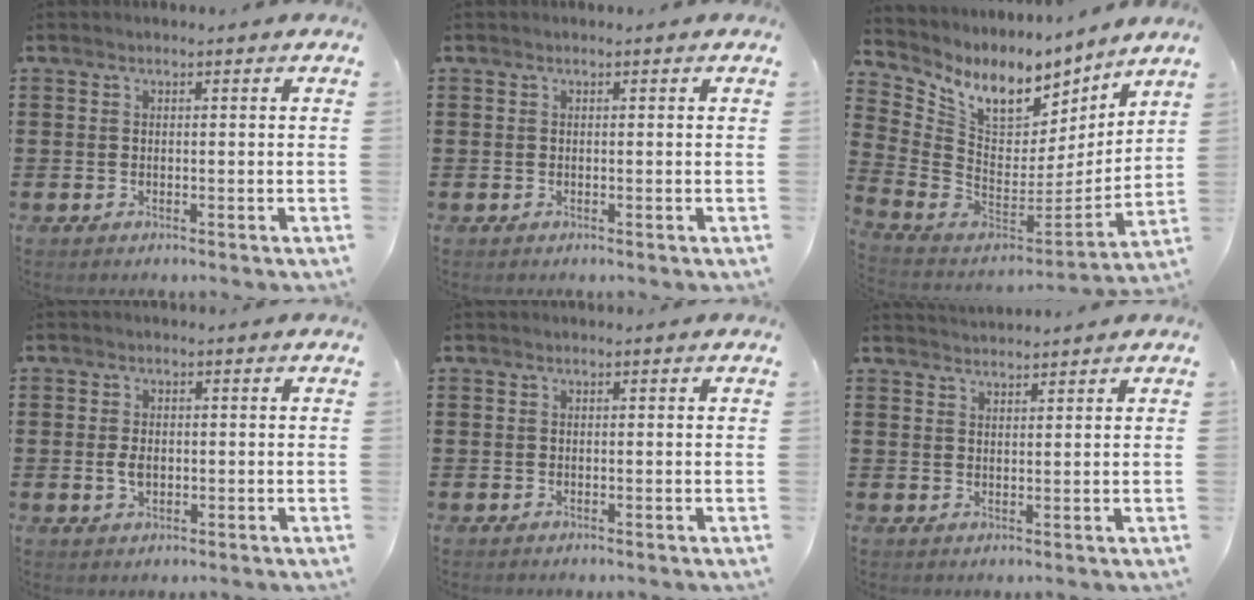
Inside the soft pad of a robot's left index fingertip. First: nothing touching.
{"total": 0.0}
{"total": 9.5, "force": [6.2, 5.2, 4.9], "torque": [-0.124, -0.037, 0.115]}
{"total": 2.7, "force": [-0.1, 1.6, 2.2], "torque": [-0.051, 0.001, -0.005]}
{"total": 0.0}
{"total": 2.0, "force": [2.0, -0.1, -0.1], "torque": [-0.003, -0.002, 0.038]}